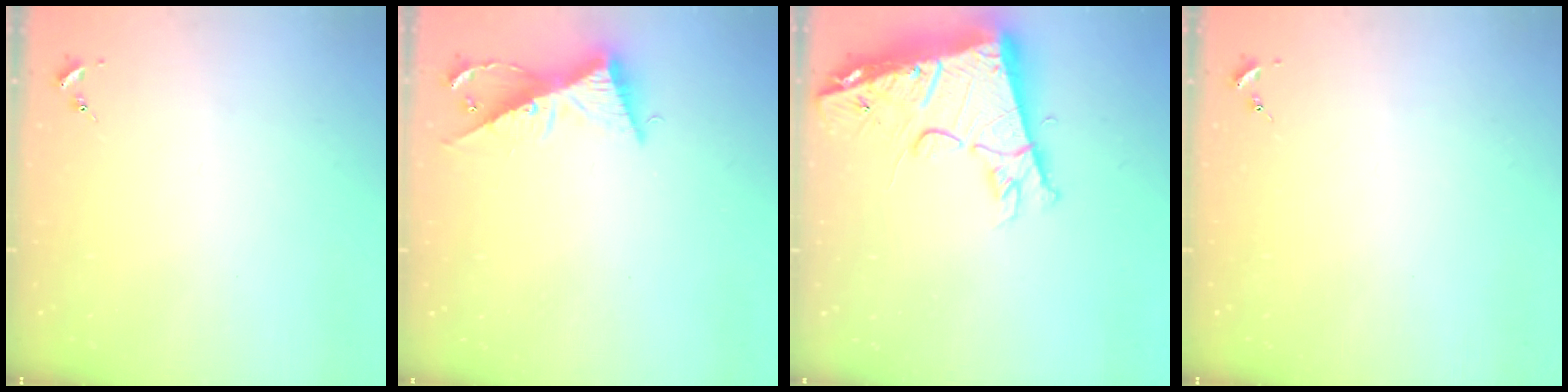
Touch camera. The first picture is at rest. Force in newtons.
{"total": 9.8, "press": 9.8, "slide": 0.6}
{"total": 17.5, "press": 17.4, "slide": 1.9}
{"total": 0.0}